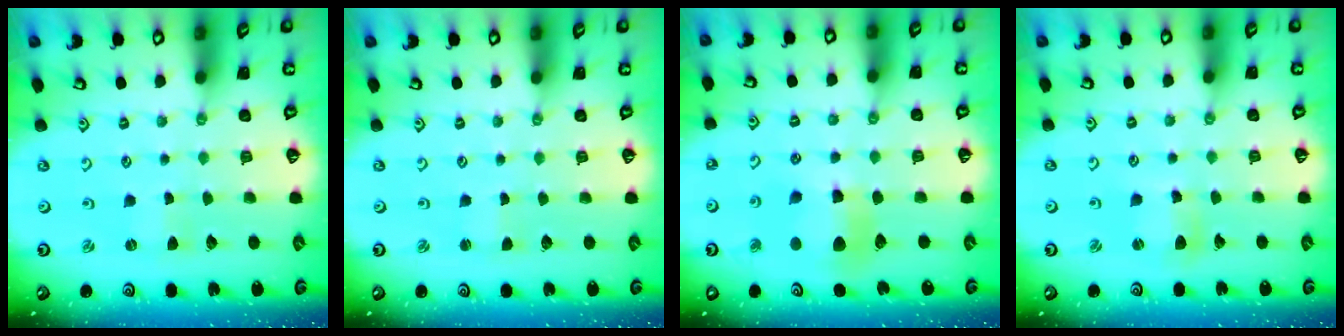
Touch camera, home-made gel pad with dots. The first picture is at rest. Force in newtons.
{"total": 0.6, "press": 0.6, "slide": 0.0}
{"total": 9.5, "press": 9.3, "slide": 1.7}
{"total": 5.1, "press": 5.0, "slide": 0.5}